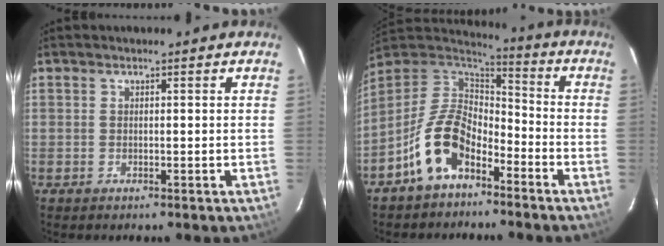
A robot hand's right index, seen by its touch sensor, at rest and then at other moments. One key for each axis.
{"total": 13.1, "fx": -7.2, "fy": 7.2, "fz": 8.2, "tx": -0.175, "ty": 0.015, "tz": -0.138}